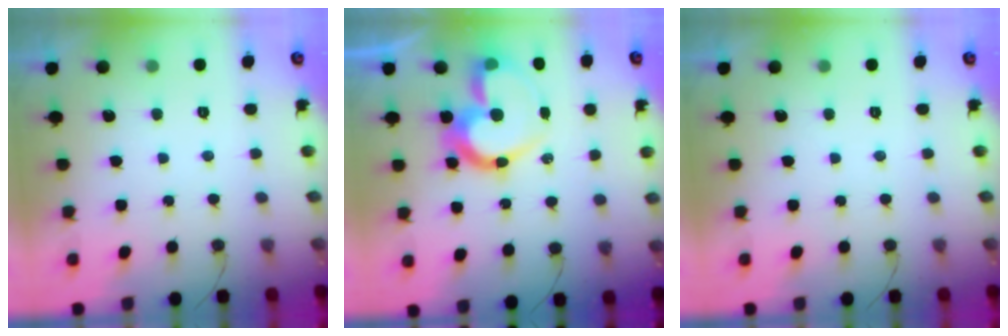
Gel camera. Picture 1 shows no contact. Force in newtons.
{"total": 15.9, "press": 15.7, "slide": 2.1}
{"total": 0.0}